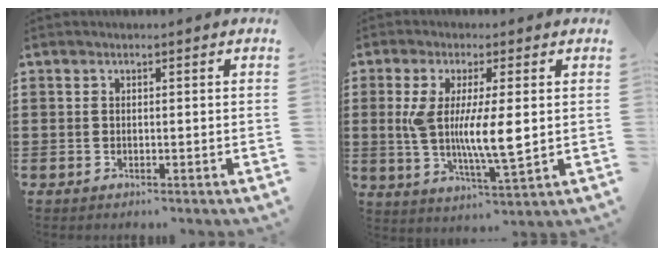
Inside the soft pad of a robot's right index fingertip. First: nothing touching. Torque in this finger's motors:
{"motor_torque": [0.89, -0.58, 0.40, 0.21]}